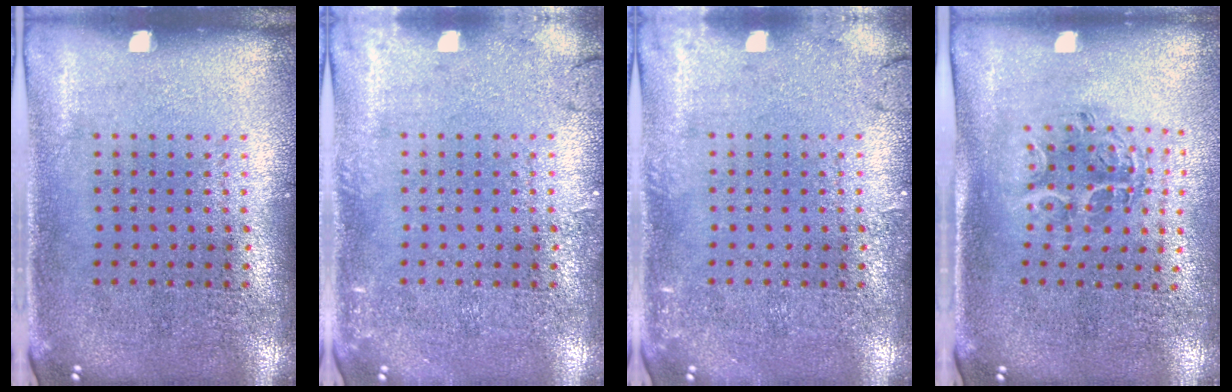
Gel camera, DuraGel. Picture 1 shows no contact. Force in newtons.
{"total": 1.7, "press": 1.7, "slide": 0.3}
{"total": 1.7, "press": 1.7, "slide": 0.3}
{"total": 1.1, "press": 1.1, "slide": 0.2}